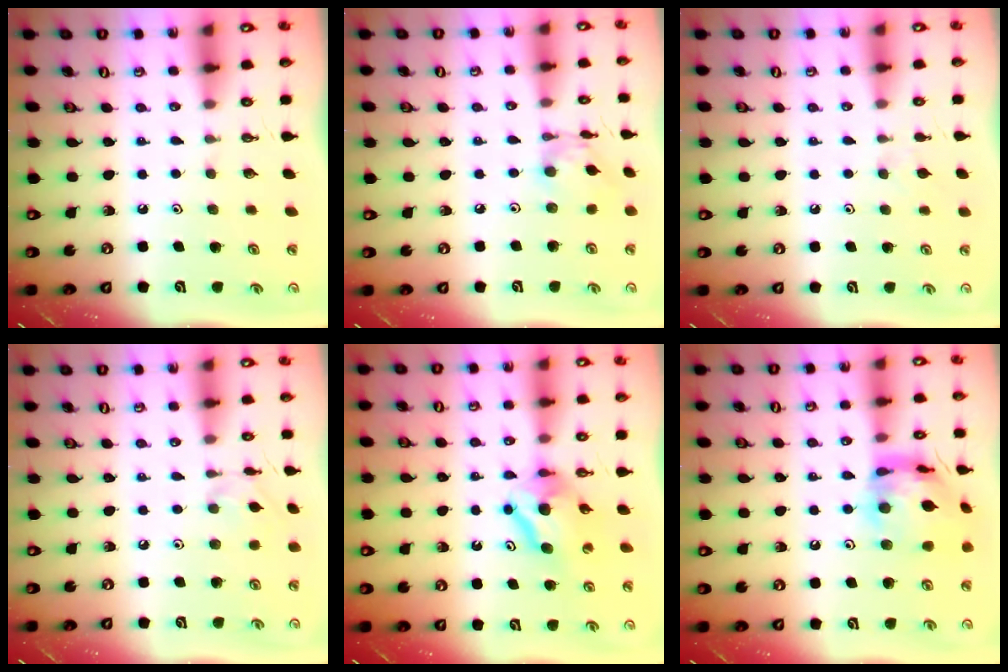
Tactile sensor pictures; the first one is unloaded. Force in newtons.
{"total": 6.3, "press": 6.3, "slide": 0.3}
{"total": 3.7, "press": 3.7, "slide": 0.7}
{"total": 1.8, "press": 1.8, "slide": 0.1}
{"total": 8.9, "press": 8.9, "slide": 0.8}
{"total": 15.6, "press": 15.5, "slide": 1.8}